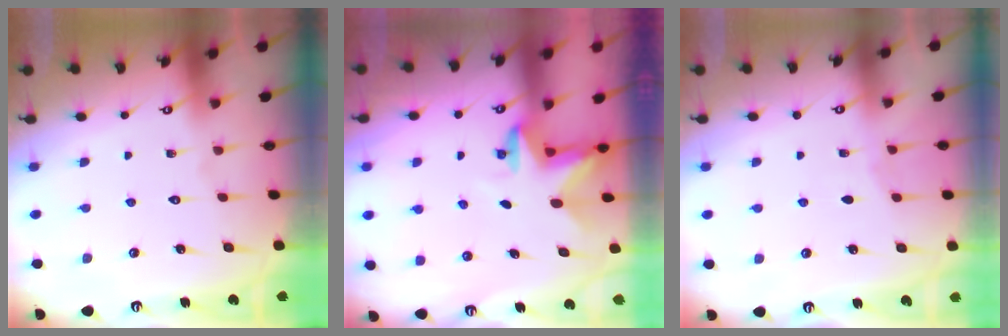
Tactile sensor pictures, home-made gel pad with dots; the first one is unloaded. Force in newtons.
{"total": 2.9, "press": 2.9, "slide": 0.1}
{"total": 2.5, "press": 2.5, "slide": 0.4}